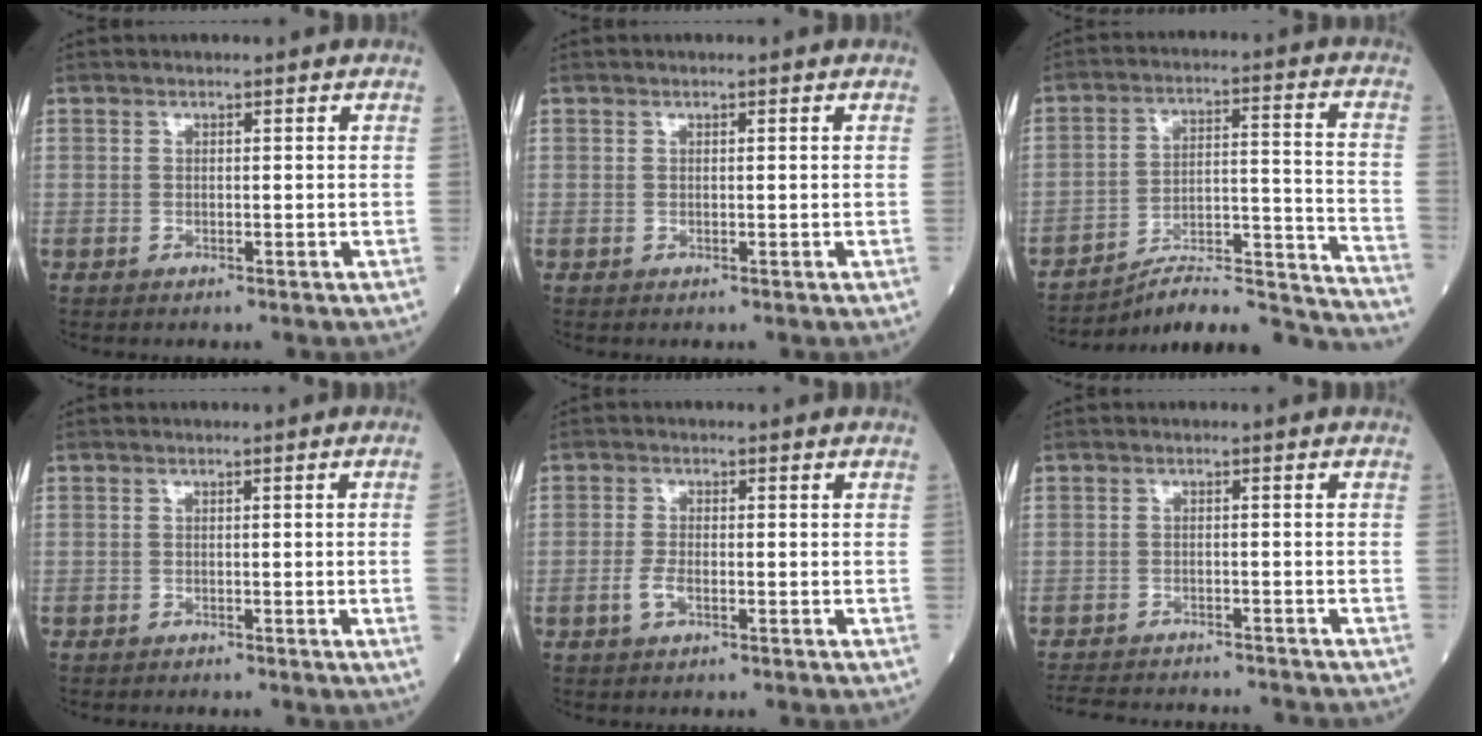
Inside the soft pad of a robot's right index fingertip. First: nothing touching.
{"total": 0.0}
{"total": 20.9, "force": [-20.1, -0.2, 5.8], "torque": [-0.047, 0.028, -0.290]}
{"total": 1.6, "force": [-0.7, -0.6, 1.3], "torque": [-0.018, -0.001, -0.015]}
{"total": 2.4, "force": [-0.9, 0.9, 2.0], "torque": [-0.045, 0.000, -0.019]}
{"total": 12.1, "force": [-11.3, 2.6, 3.4], "torque": [-0.067, 0.001, -0.151]}